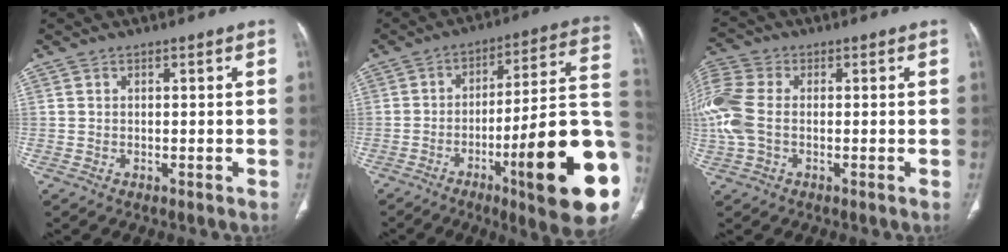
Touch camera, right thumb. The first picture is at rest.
{"total": 25.6, "force": [-7.7, 4.5, 23.9], "torque": [-0.272, 0.021, -0.108]}
{"total": 10.8, "force": [-0.4, 7.2, 8.0], "torque": [-0.217, 0.019, -0.009]}